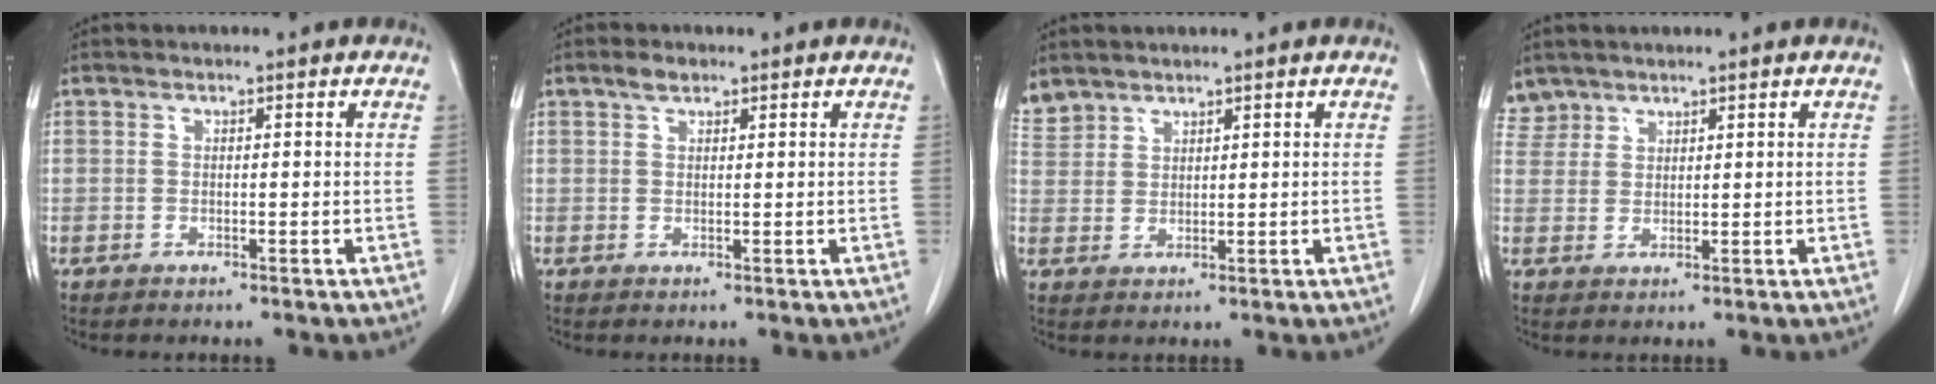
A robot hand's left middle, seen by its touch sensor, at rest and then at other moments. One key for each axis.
{"total": 1.8, "fx": 1.3, "fy": 0.8, "fz": 0.9, "tx": -0.020, "ty": 0.004, "tz": 0.022}
{"total": 3.6, "fx": 3.3, "fy": 1.4, "fz": 0.0, "tx": -0.004, "ty": 0.011, "tz": 0.073}
{"total": 3.2, "fx": 2.7, "fy": 1.5, "fz": -0.5, "tx": 0.016, "ty": 0.008, "tz": 0.056}